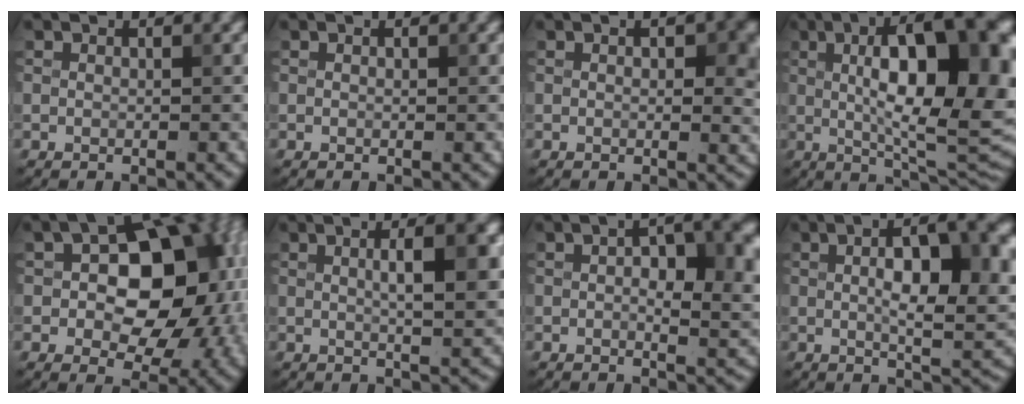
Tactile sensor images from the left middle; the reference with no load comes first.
{"total": 0.0}
{"total": 4.6, "force": [1.1, 2.7, 3.6], "torque": [-0.037, -0.007, 0.016]}
{"total": 15.9, "force": [2.6, 5.7, 14.6], "torque": [-0.190, 0.016, 0.037]}
{"total": 12.6, "force": [1.0, 7.8, 9.8], "torque": [-0.100, 0.016, 0.015]}
{"total": 5.0, "force": [1.0, 1.0, 4.7], "torque": [-0.068, 0.008, 0.021]}
{"total": 8.5, "force": [1.7, 4.1, 7.2], "torque": [-0.086, 0.013, 0.021]}
{"total": 9.6, "force": [1.5, 3.5, 8.9], "torque": [-0.127, 0.007, 0.026]}